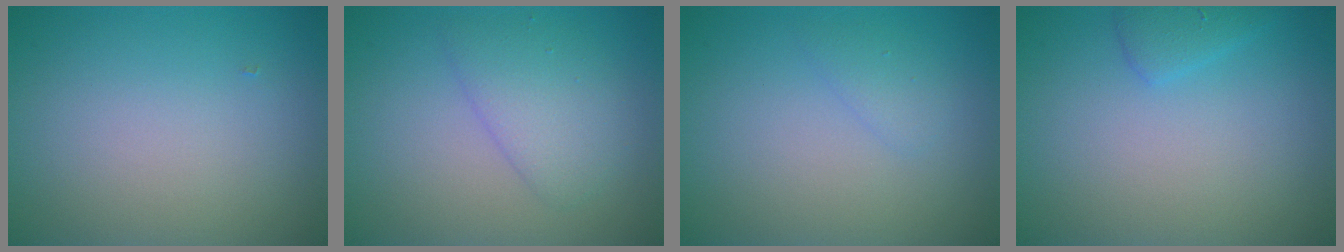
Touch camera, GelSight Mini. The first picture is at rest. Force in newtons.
{"total": 3.1, "press": 3.1, "slide": 0.2}
{"total": 1.1, "press": 1.1, "slide": 0.0}
{"total": 1.4, "press": 1.4, "slide": 0.1}